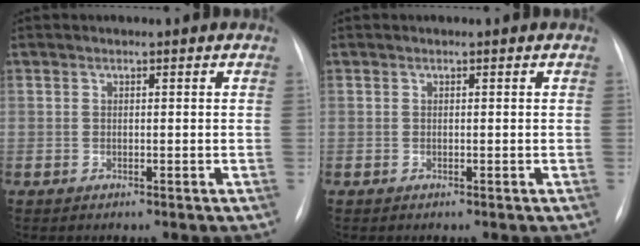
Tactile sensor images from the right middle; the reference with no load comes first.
{"total": 0.0}